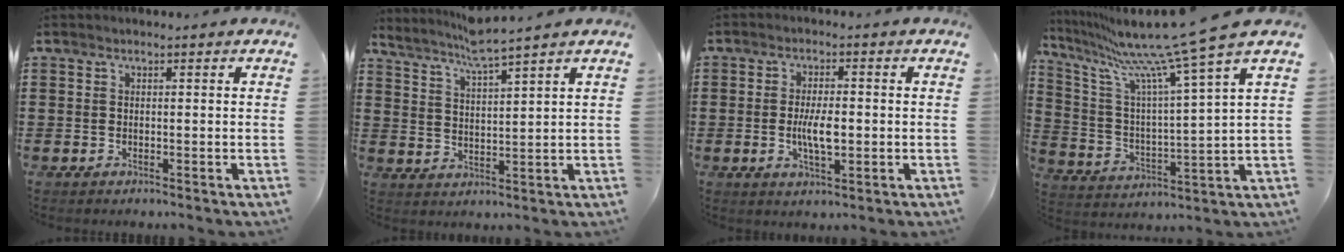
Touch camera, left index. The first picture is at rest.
{"total": 5.1, "force": [4.5, -0.9, 2.1], "torque": [-0.056, -0.022, 0.077]}
{"total": 5.4, "force": [-0.4, 1.9, 5.0], "torque": [-0.089, -0.003, -0.012]}
{"total": 12.7, "force": [10.4, -0.8, 7.2], "torque": [-0.173, -0.068, 0.167]}